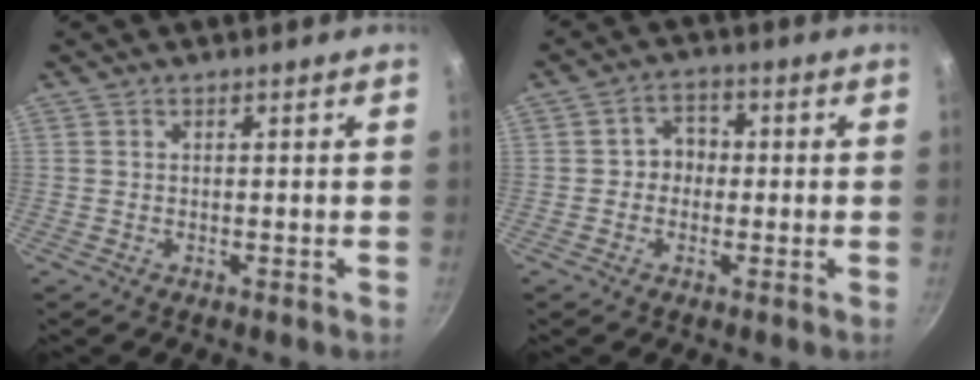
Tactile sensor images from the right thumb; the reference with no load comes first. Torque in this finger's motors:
{"motor_torque": [-0.42, 0.35, 0.07, -0.04, 0.09]}